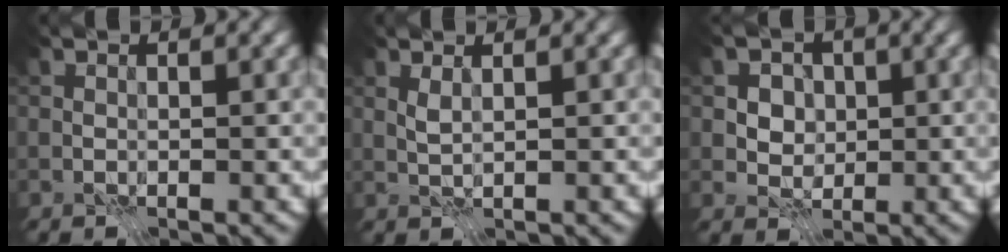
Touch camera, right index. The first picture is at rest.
{"total": 1.1, "force": [0.5, 0.2, 0.9], "torque": [-0.027, 0.001, 0.012]}
{"total": 3.9, "force": [1.0, 3.2, 2.0], "torque": [-0.028, 0.005, 0.012]}